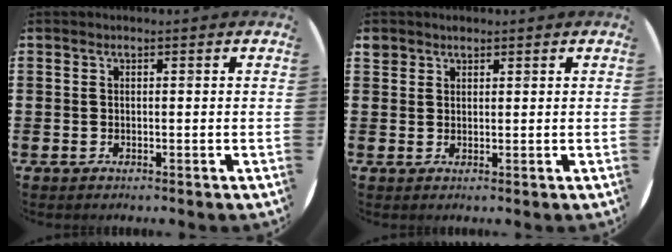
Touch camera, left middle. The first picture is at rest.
{"total": 1.5, "force": [1.3, 0.8, 0.0], "torque": [0.006, 0.000, 0.025]}